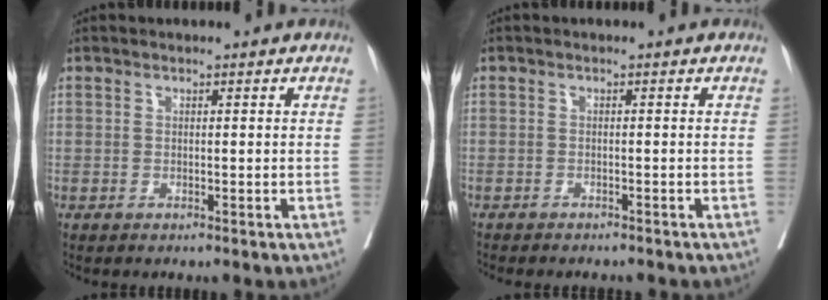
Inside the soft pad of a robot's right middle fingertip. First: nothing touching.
{"total": 5.4, "force": [-4.9, 1.2, 1.9], "torque": [-0.021, -0.006, -0.060]}